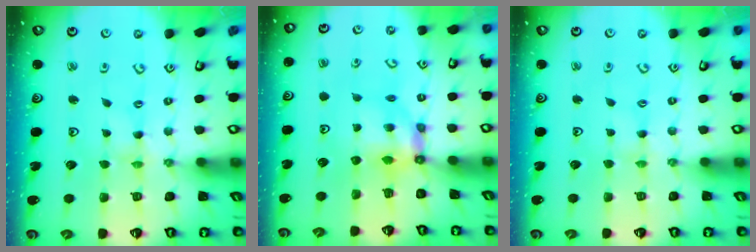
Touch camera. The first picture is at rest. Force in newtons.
{"total": 6.1, "press": 6.0, "slide": 0.7}
{"total": 2.4, "press": 2.4, "slide": 0.4}